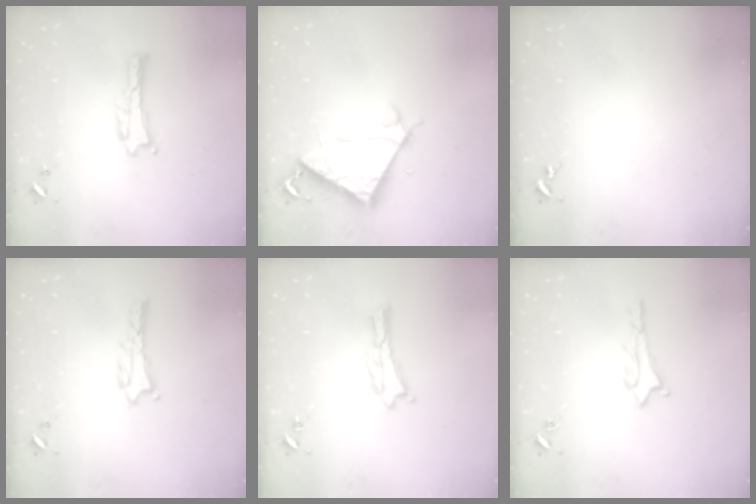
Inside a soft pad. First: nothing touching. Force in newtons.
{"total": 7.1, "press": 7.0, "slide": 0.5}
{"total": 0.0}
{"total": 1.0, "press": 1.0, "slide": 0.1}
{"total": 0.0}
{"total": 2.0, "press": 2.0, "slide": 0.2}